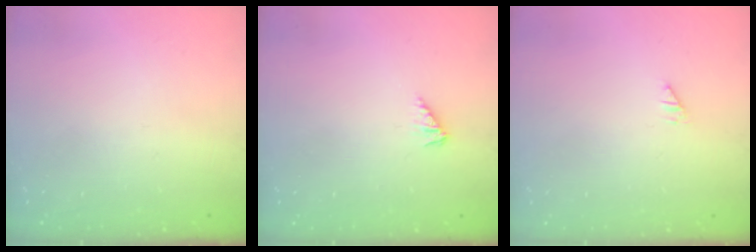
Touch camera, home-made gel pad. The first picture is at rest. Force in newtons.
{"total": 2.6, "press": 2.5, "slide": 0.6}
{"total": 0.0}